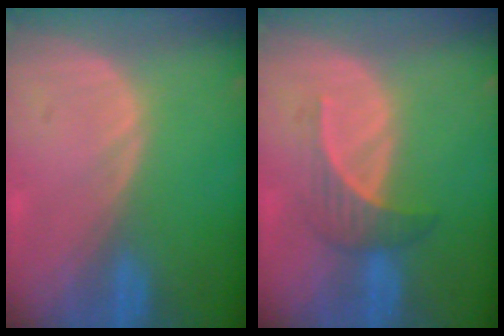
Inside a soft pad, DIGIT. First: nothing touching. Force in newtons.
{"total": 3.6, "press": 3.5, "slide": 0.9}